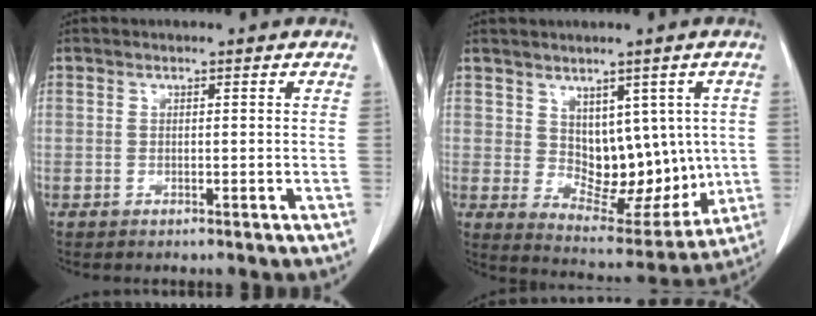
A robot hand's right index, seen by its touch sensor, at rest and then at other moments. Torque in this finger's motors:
{"motor_torque": [0.10, 0.20, 0.16, 0.03]}